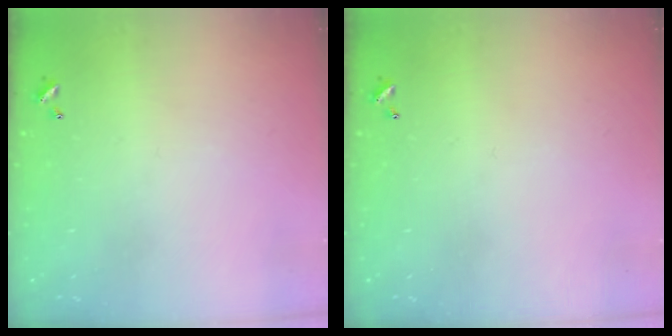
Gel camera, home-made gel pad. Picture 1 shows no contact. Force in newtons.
{"total": 0.0}